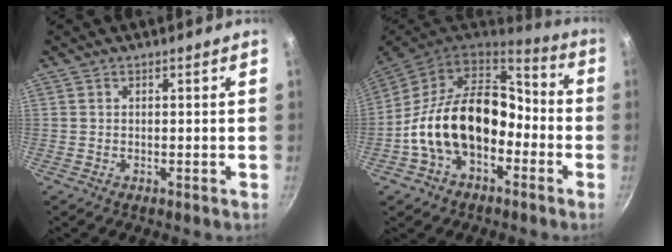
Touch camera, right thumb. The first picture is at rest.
{"total": 19.7, "force": [-4.2, 13.2, 14.0], "torque": [-0.211, 0.063, -0.081]}